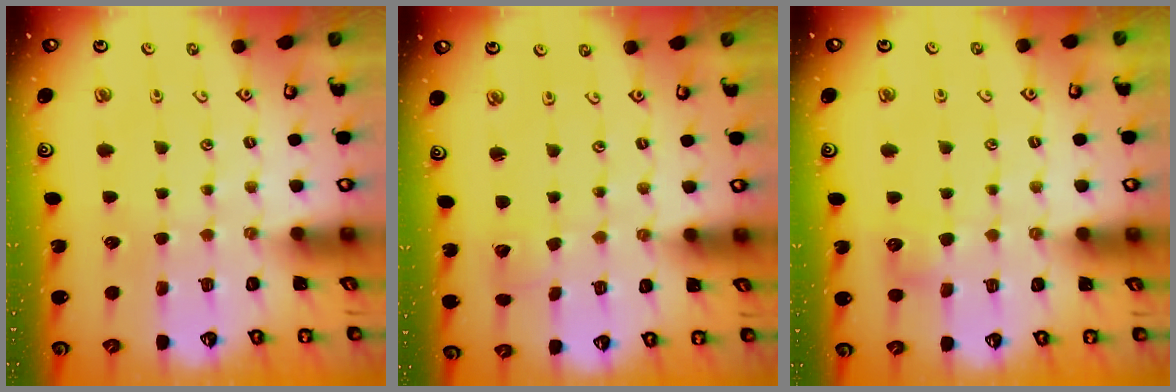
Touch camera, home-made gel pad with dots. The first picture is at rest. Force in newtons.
{"total": 2.3, "press": 2.3, "slide": 0.1}
{"total": 6.6, "press": 6.6, "slide": 0.5}